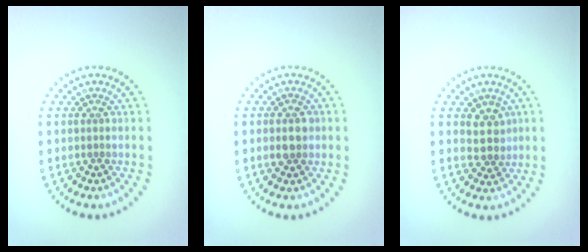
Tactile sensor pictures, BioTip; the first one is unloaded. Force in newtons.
{"total": 2.5, "press": 2.5, "slide": 0.1}
{"total": 2.3, "press": 2.1, "slide": 1.1}